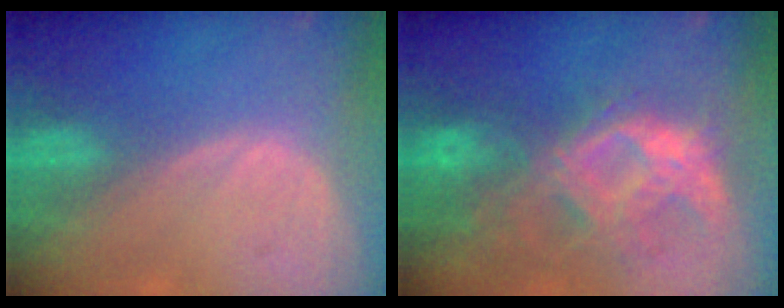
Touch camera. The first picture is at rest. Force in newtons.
{"total": 10.4, "press": 9.2, "slide": 4.9}